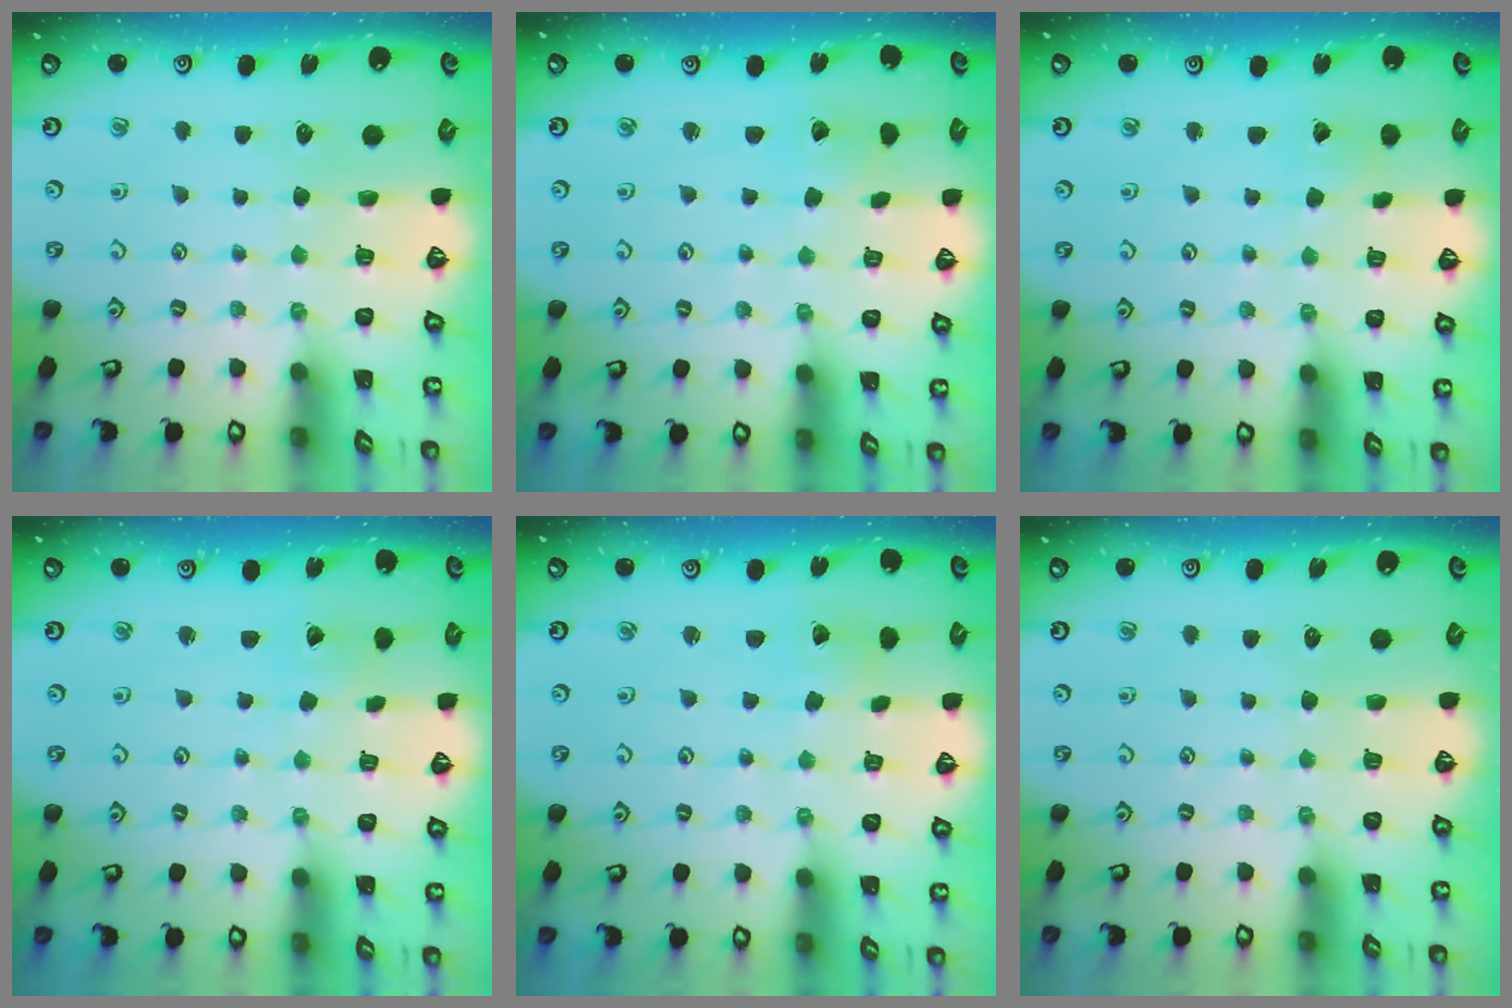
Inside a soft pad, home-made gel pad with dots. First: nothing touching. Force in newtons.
{"total": 1.7, "press": 1.7, "slide": 0.2}
{"total": 2.1, "press": 2.1, "slide": 0.2}
{"total": 1.4, "press": 1.4, "slide": 0.2}
{"total": 2.0, "press": 2.0, "slide": 0.1}
{"total": 0.0}